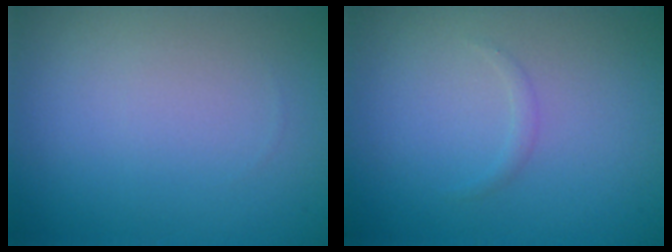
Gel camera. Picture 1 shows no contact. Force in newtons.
{"total": 0.5, "press": 0.5, "slide": 0.0}